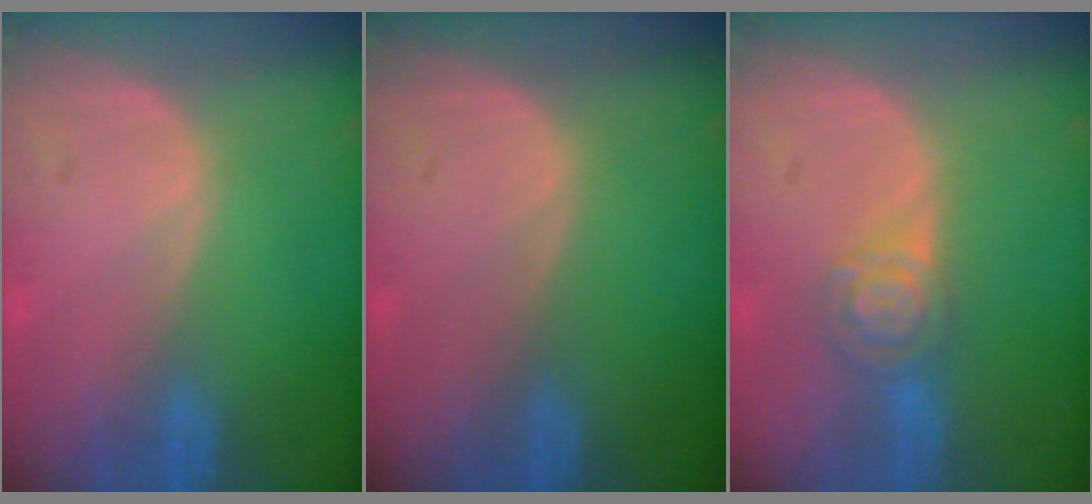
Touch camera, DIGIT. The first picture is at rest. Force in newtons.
{"total": 0.0}
{"total": 5.1, "press": 4.5, "slide": 2.5}